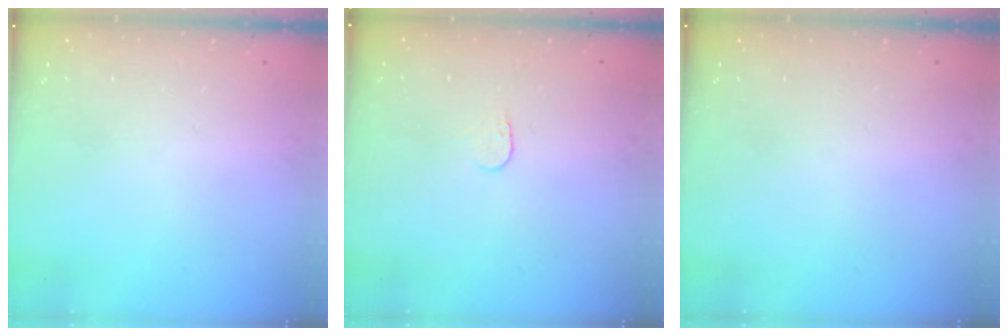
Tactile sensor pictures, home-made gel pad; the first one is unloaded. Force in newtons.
{"total": 3.8, "press": 3.8, "slide": 0.3}
{"total": 0.0}